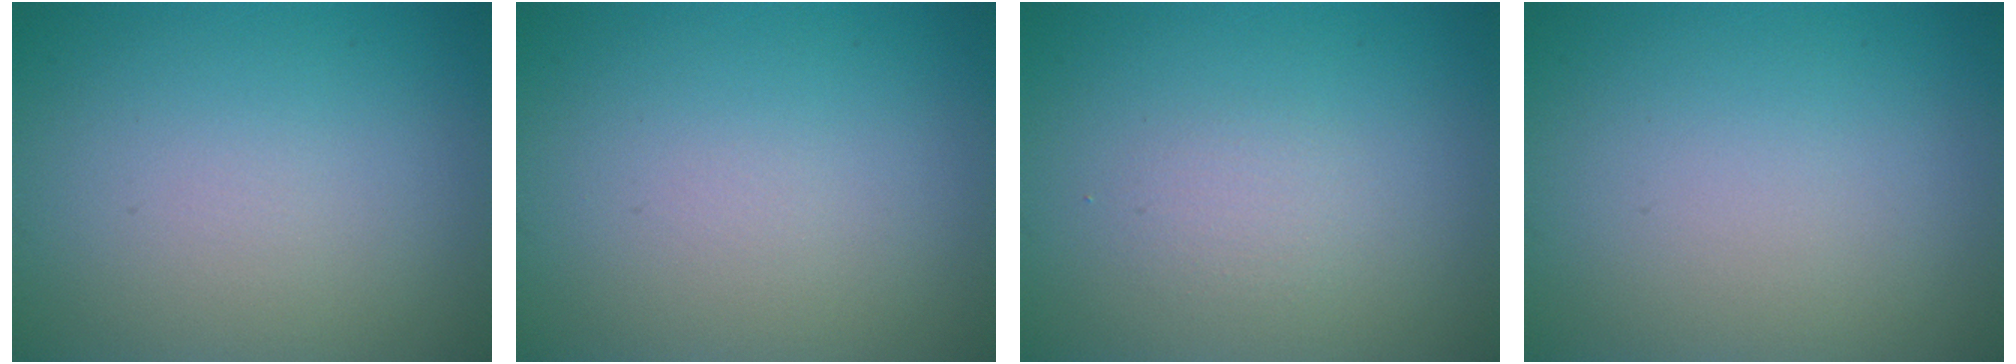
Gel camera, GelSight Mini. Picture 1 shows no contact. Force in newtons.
{"total": 0.0}
{"total": 1.1, "press": 1.1, "slide": 0.0}
{"total": 0.0}